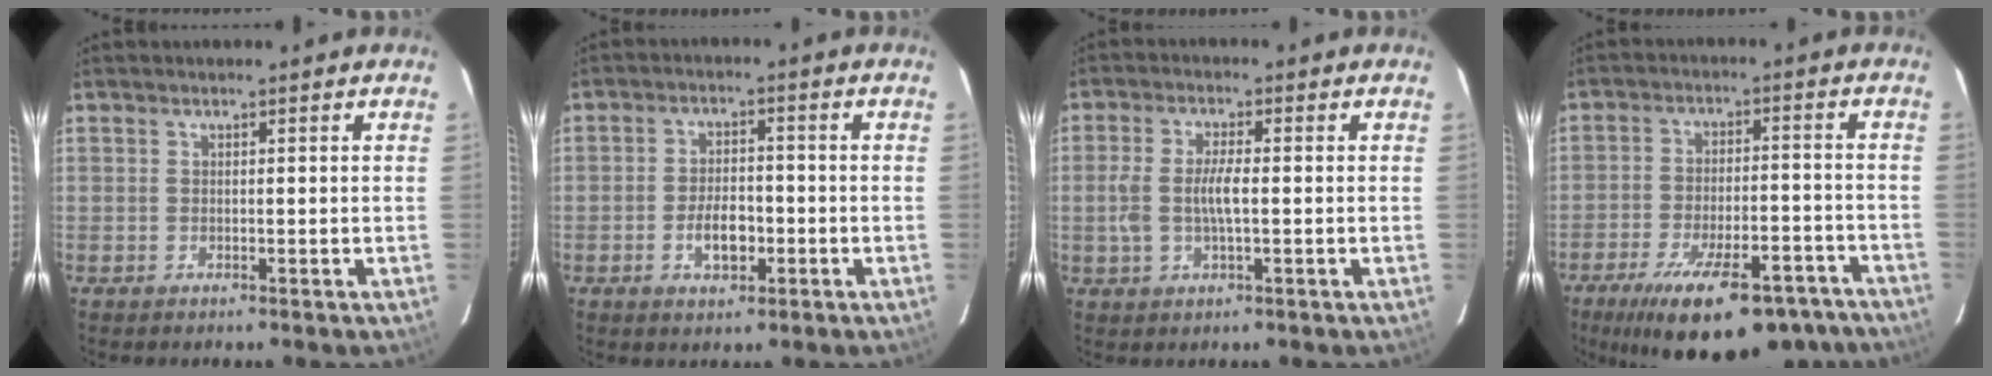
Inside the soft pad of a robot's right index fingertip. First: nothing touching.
{"total": 5.6, "force": [-2.0, 2.8, 4.3], "torque": [-0.088, 0.003, -0.031]}
{"total": 6.0, "force": [-0.5, 2.0, 5.7], "torque": [-0.117, 0.003, -0.008]}
{"total": 23.5, "force": [-17.7, 8.0, 13.3], "torque": [-0.223, -0.022, -0.243]}